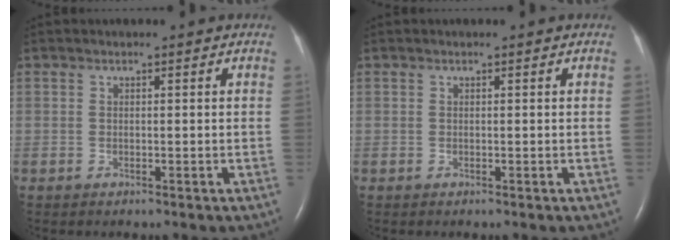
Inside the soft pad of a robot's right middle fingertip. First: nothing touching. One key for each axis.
{"total": 0.0}